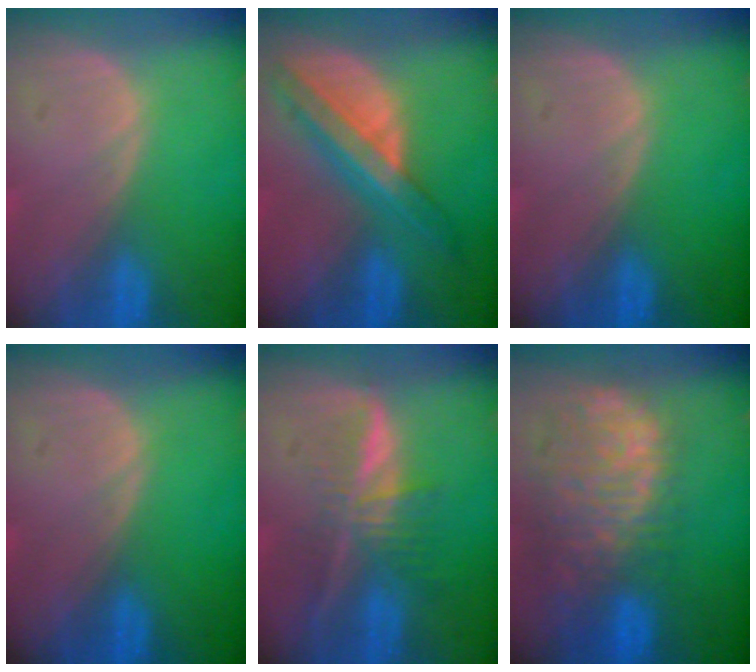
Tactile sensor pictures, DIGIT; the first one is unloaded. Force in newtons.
{"total": 8.2, "press": 7.0, "slide": 4.3}
{"total": 0.0}
{"total": 0.0}
{"total": 6.9, "press": 5.8, "slide": 3.6}
{"total": 11.7, "press": 9.8, "slide": 6.4}